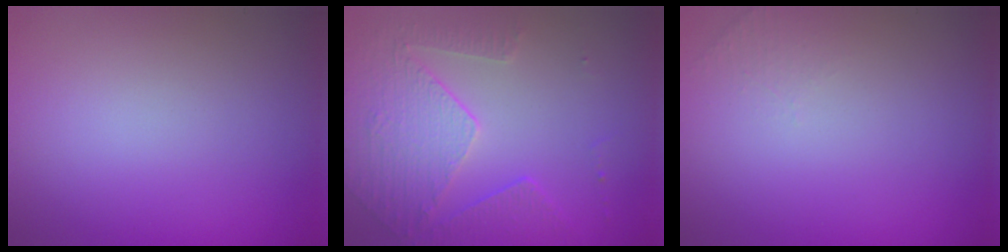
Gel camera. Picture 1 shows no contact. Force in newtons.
{"total": 5.1, "press": 3.7, "slide": 3.6}
{"total": 1.0, "press": 0.9, "slide": 0.3}